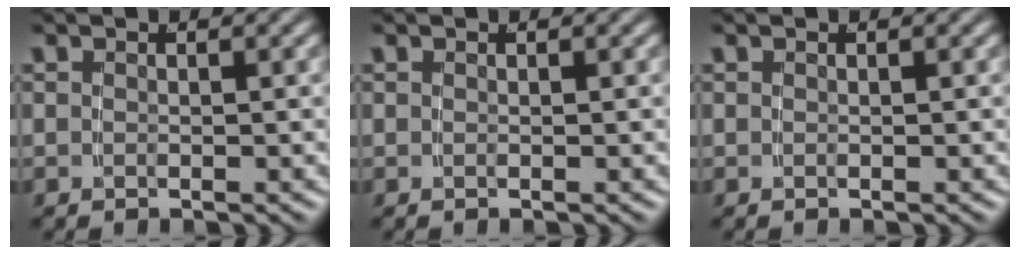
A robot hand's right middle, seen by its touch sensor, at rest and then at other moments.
{"total": 0.0}
{"total": 0.0}